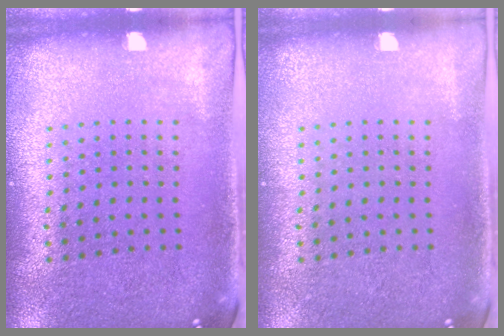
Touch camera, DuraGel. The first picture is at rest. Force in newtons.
{"total": 0.0}